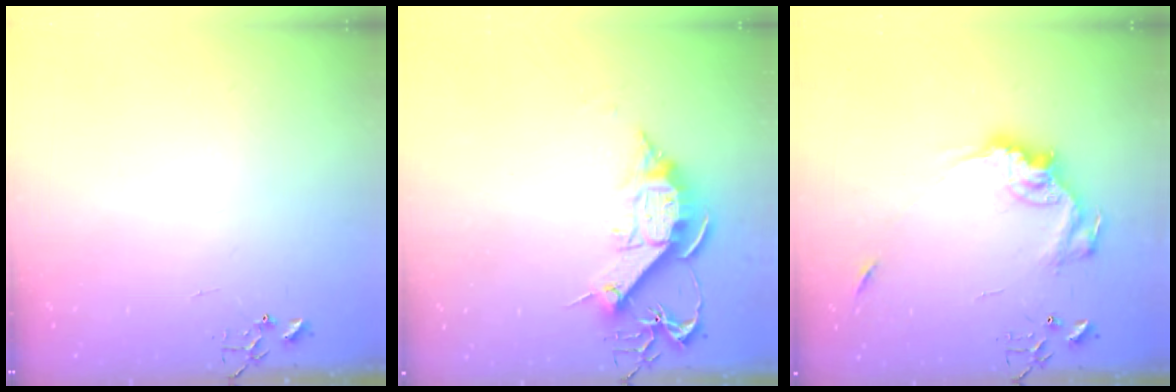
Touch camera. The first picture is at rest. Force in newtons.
{"total": 11.9, "press": 11.9, "slide": 0.7}
{"total": 14.8, "press": 14.8, "slide": 0.8}